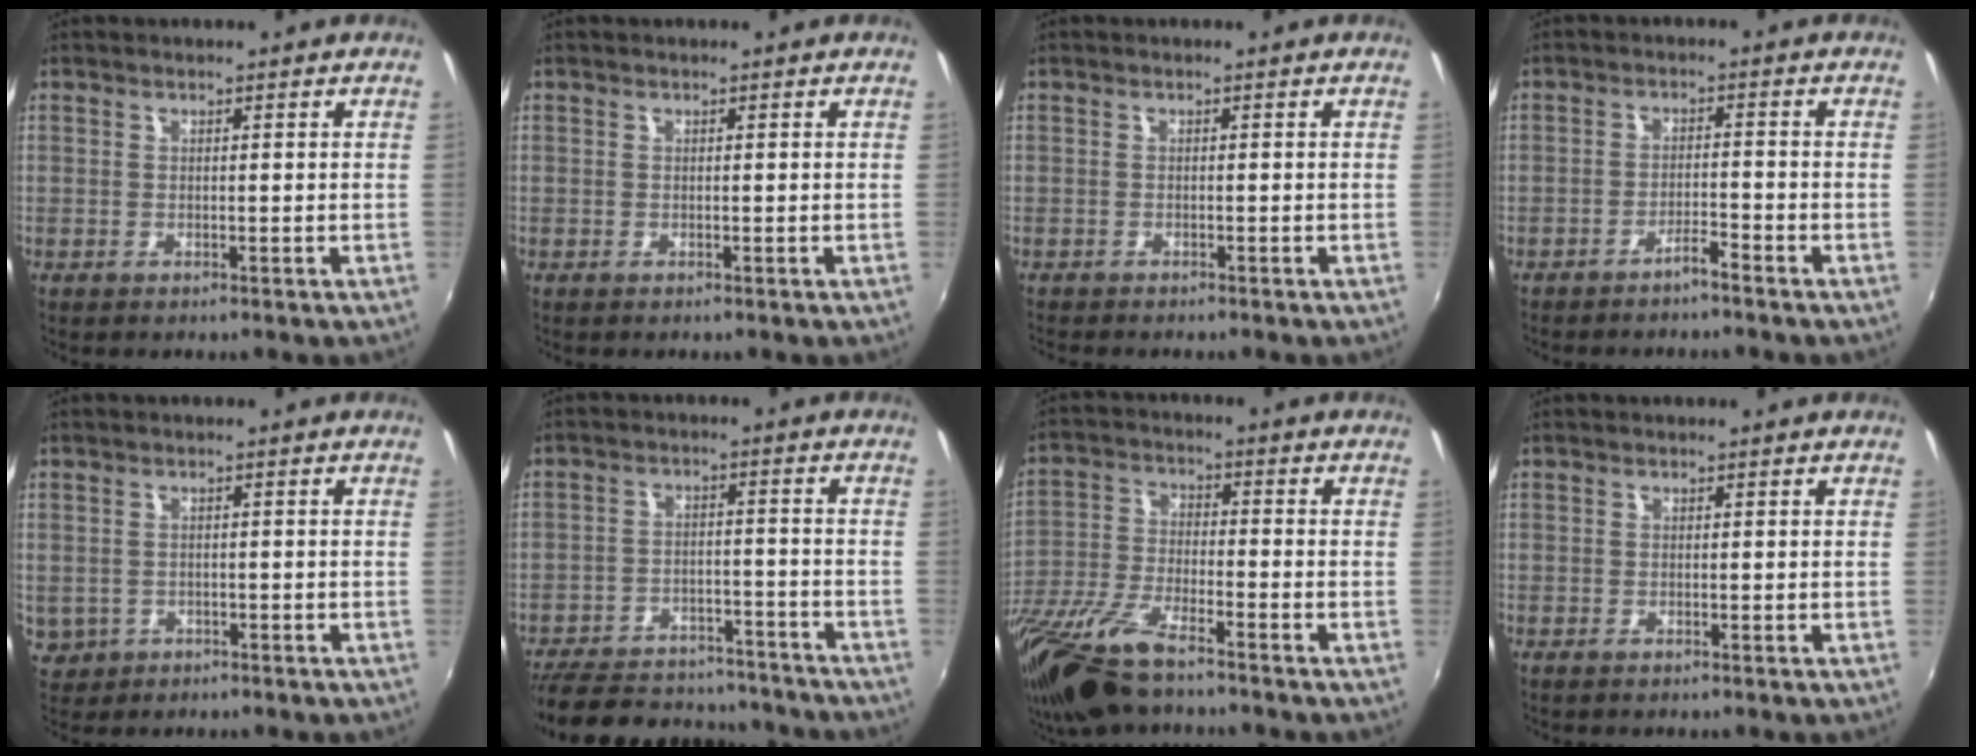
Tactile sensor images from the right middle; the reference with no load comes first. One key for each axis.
{"total": 0.0}
{"total": 1.7, "fx": -1.6, "fy": 0.0, "fz": 0.4, "tx": -0.013, "ty": -0.014, "tz": -0.028}
{"total": 2.4, "fx": -2.2, "fy": -0.4, "fz": 0.8, "tx": -0.023, "ty": 0.002, "tz": -0.037}
{"total": 4.8, "fx": -1.2, "fy": 4.3, "fz": 1.8, "tx": -0.055, "ty": -0.004, "tz": -0.006}
{"total": 23.3, "fx": -19.8, "fy": 8.5, "fz": 8.9, "tx": -0.198, "ty": 0.010, "tz": -0.261}
{"total": 16.8, "fx": -12.6, "fy": 4.2, "fz": 10.3, "tx": -0.223, "ty": -0.047, "tz": -0.239}
{"total": 0.5, "fx": -0.4, "fy": 0.1, "fz": 0.4, "tx": -0.008, "ty": -0.003, "tz": -0.008}